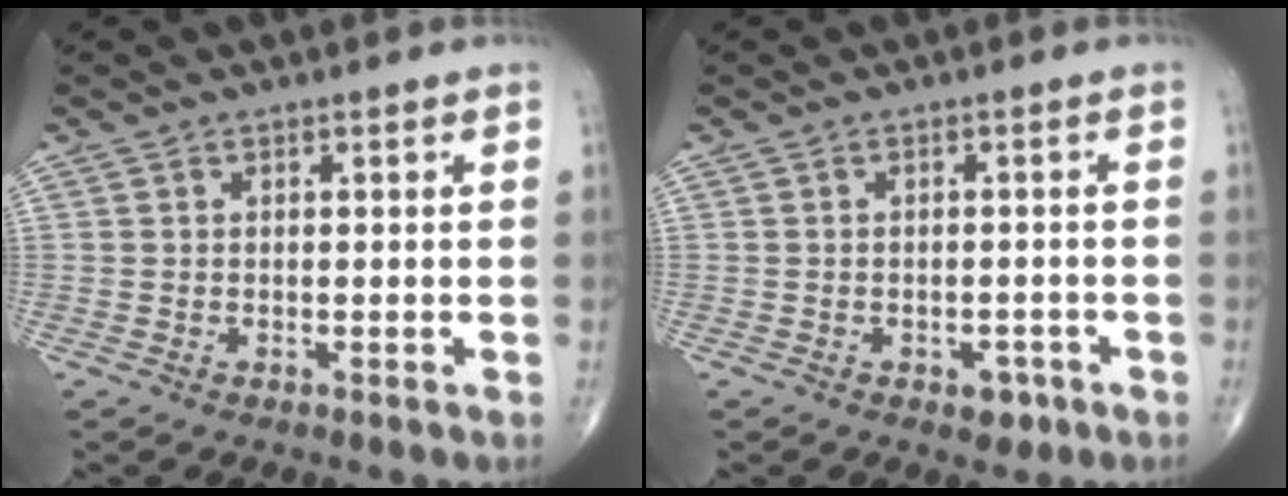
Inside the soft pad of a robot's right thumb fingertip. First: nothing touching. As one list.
[{"total": 2.9, "force": [-1.5, 1.8, 1.7], "torque": [-0.006, 0.007, -0.016]}]